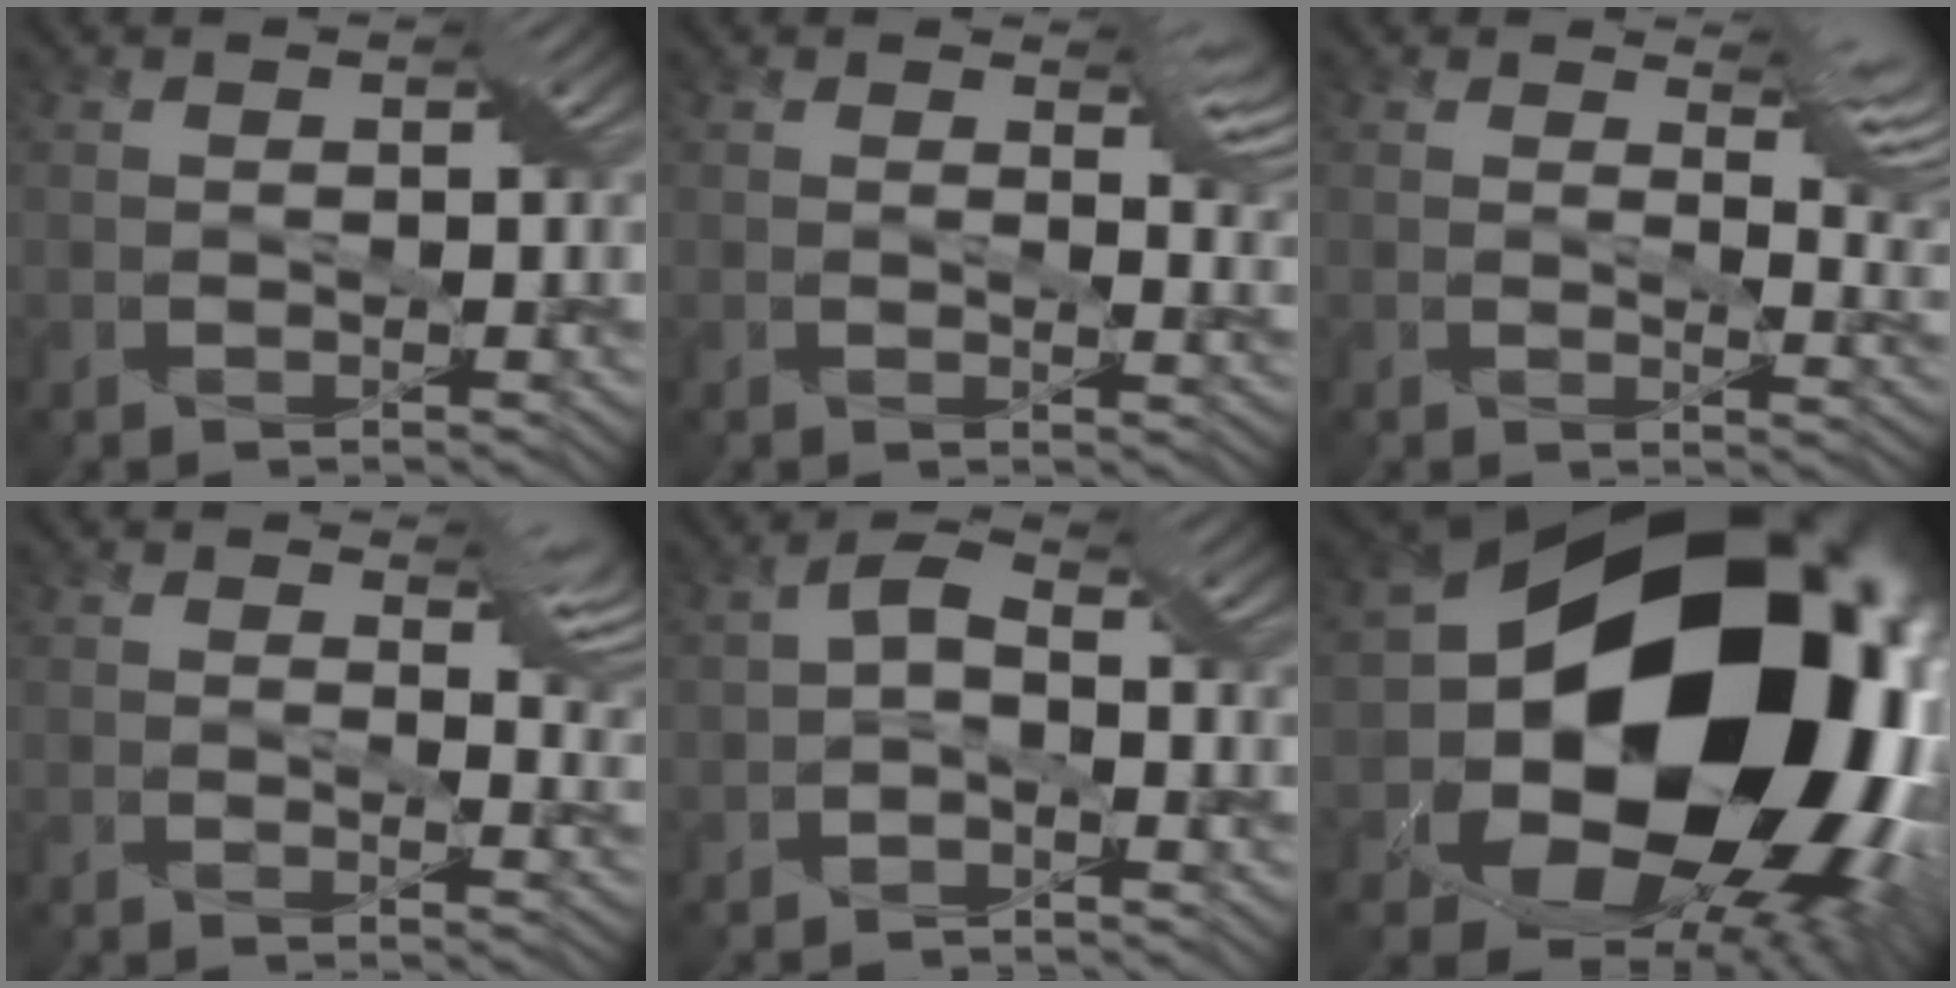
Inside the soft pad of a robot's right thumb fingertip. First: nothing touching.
{"total": 4.0, "force": [2.3, 1.5, 2.9], "torque": [-0.048, -0.007, 0.031]}
{"total": 5.1, "force": [3.0, 1.8, 3.7], "torque": [-0.070, -0.013, 0.046]}
{"total": 4.6, "force": [2.7, 1.8, 3.2], "torque": [-0.059, -0.011, 0.036]}
{"total": 2.1, "force": [-1.0, 0.6, 1.8], "torque": [-0.051, 0.006, -0.026]}
{"total": 20.5, "force": [0.7, 15.9, 13.0], "torque": [-0.289, -0.083, 0.047]}